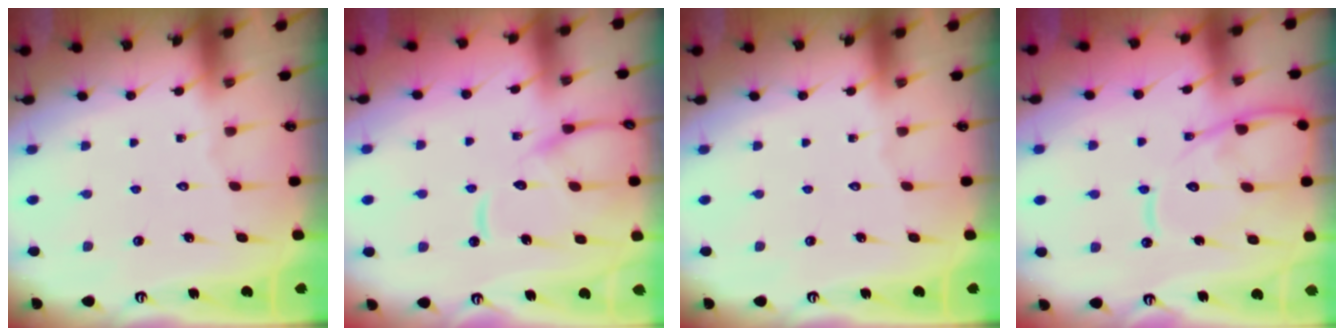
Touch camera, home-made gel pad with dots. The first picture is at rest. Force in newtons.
{"total": 14.0, "press": 13.9, "slide": 1.4}
{"total": 0.0}
{"total": 13.3, "press": 13.2, "slide": 1.4}